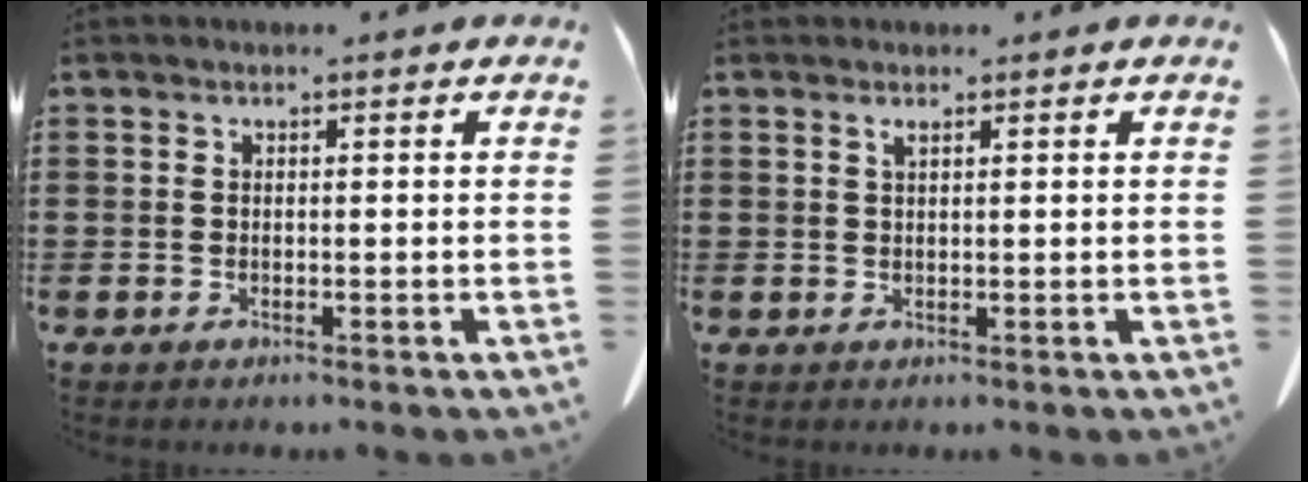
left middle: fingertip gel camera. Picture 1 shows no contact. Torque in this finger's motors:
{"motor_torque": [0.59, 0.30, 0.01, 0.00]}